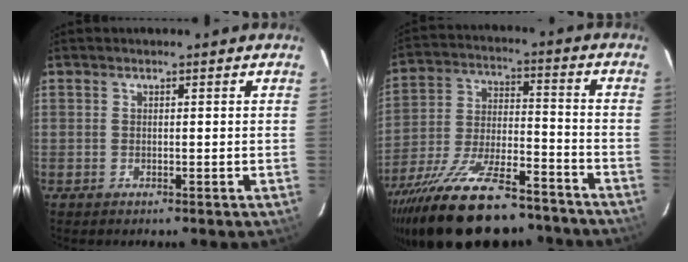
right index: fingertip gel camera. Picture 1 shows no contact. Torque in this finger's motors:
{"motor_torque": [1.19, -0.95, 1.05, 0.21]}